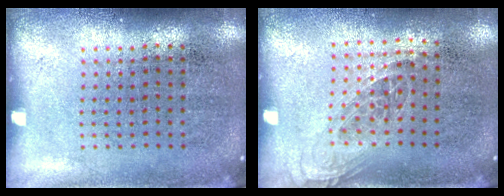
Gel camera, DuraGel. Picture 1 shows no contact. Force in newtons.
{"total": 1.2, "press": 0.9, "slide": 0.7}